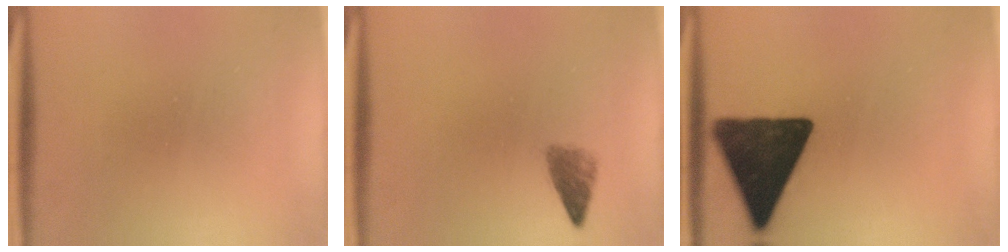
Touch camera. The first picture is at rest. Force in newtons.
{"total": 2.2}
{"total": 15.4}